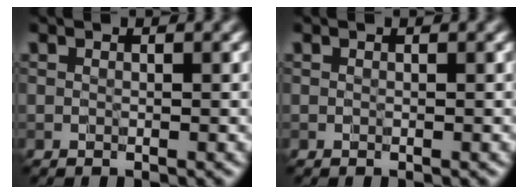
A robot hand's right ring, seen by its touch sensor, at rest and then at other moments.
{"total": 0.0}